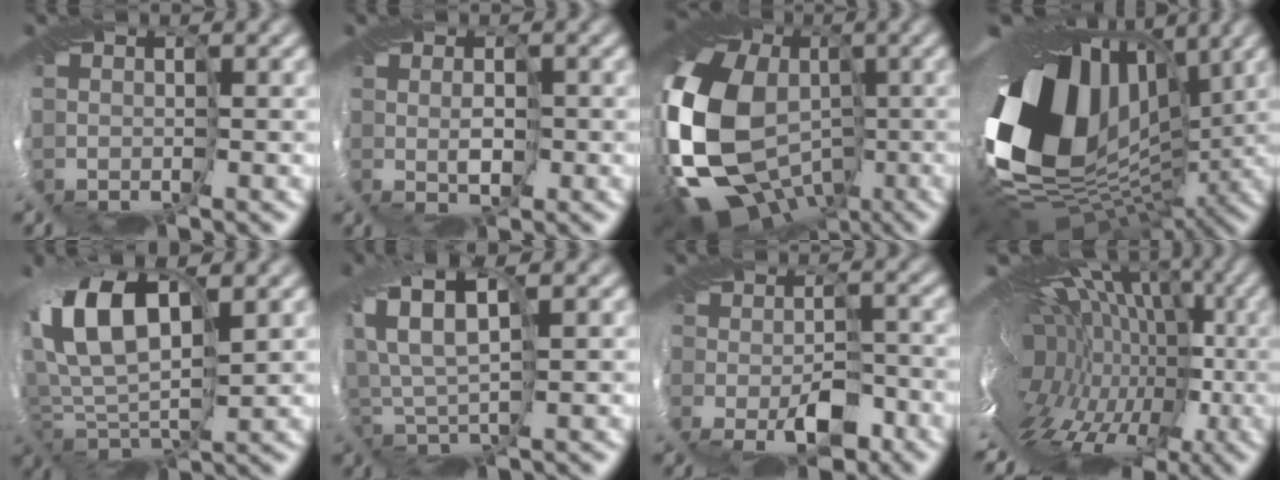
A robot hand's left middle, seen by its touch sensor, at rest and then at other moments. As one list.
[{"total": 0.9, "force": [-0.2, 0.2, 0.9], "torque": [-0.012, -0.002, -0.002]}, {"total": 16.5, "force": [-4.6, 11.4, 11.0], "torque": [-0.239, 0.000, -0.097]}, {"total": 16.6, "force": [1.4, 11.1, 12.3], "torque": [-0.241, -0.043, 0.029]}, {"total": 9.5, "force": [1.9, 4.7, 8.1], "torque": [-0.159, 0.007, 0.026]}, {"total": 5.8, "force": [1.4, 2.1, 5.2], "torque": [-0.102, 0.014, 0.017]}, {"total": 2.0, "force": [-1.7, 0.4, 0.9], "torque": [-0.005, -0.004, -0.029]}, {"total": 17.1, "force": [-2.0, 11.4, 12.7], "torque": [-0.126, 0.016, -0.045]}]